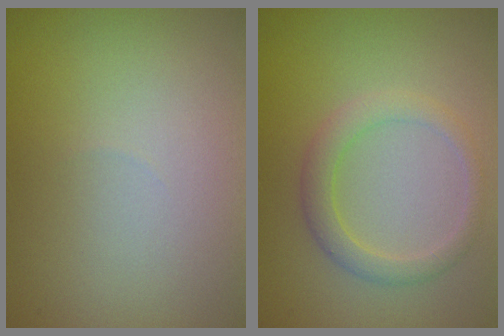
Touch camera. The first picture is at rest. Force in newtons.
{"total": 2.4, "press": 2.4, "slide": 0.2}